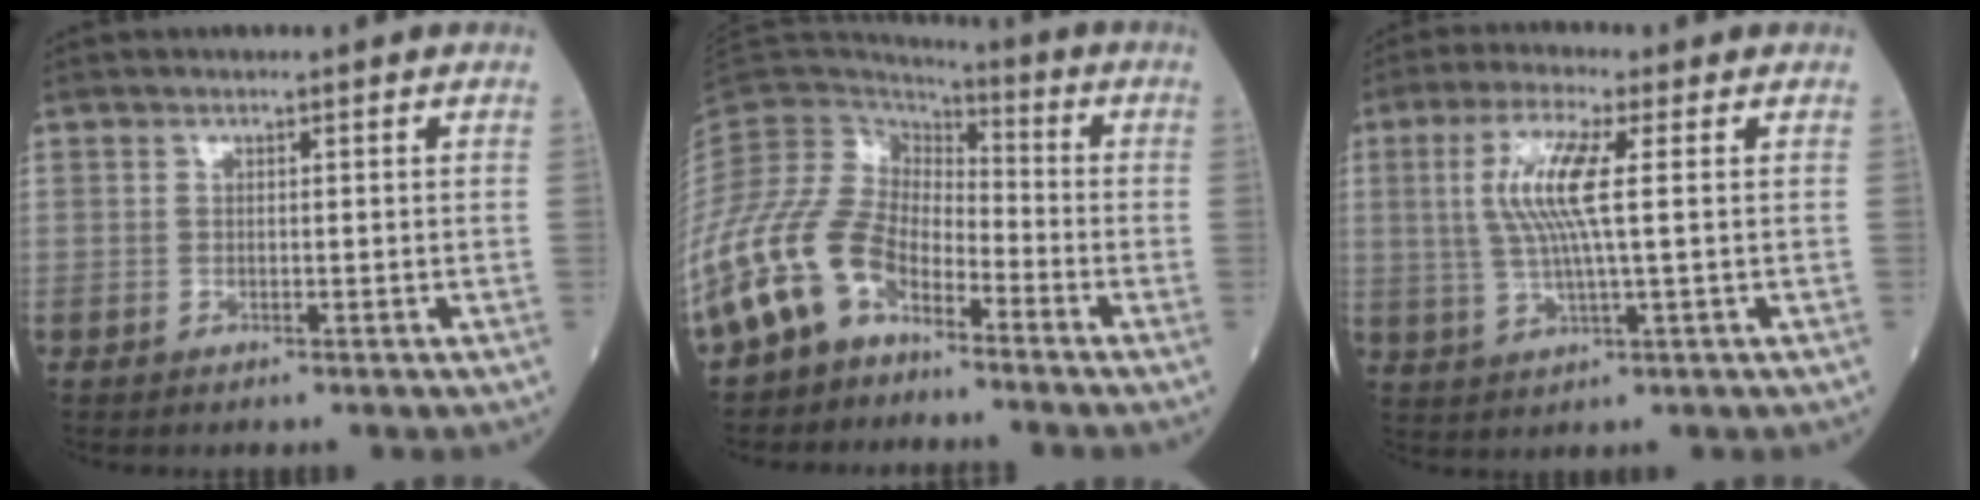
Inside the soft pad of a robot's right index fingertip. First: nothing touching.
{"total": 12.3, "force": [-7.8, 7.0, 6.5], "torque": [-0.158, 0.021, -0.161]}
{"total": 8.3, "force": [1.6, 0.5, 8.2], "torque": [-0.180, 0.007, 0.030]}